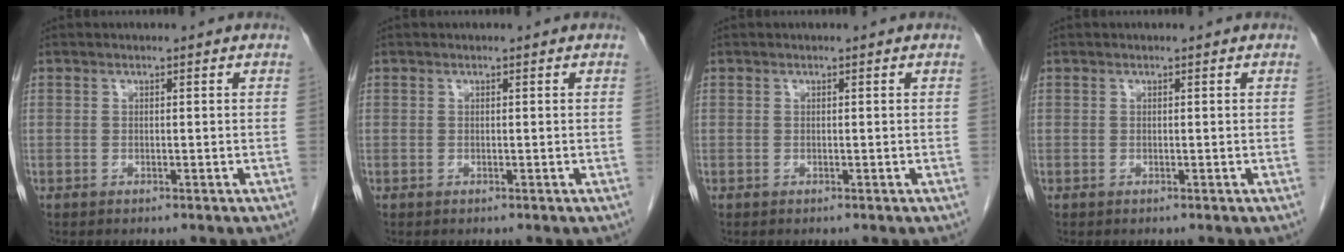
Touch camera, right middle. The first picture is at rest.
{"total": 0.0}
{"total": 0.0}
{"total": 0.0}